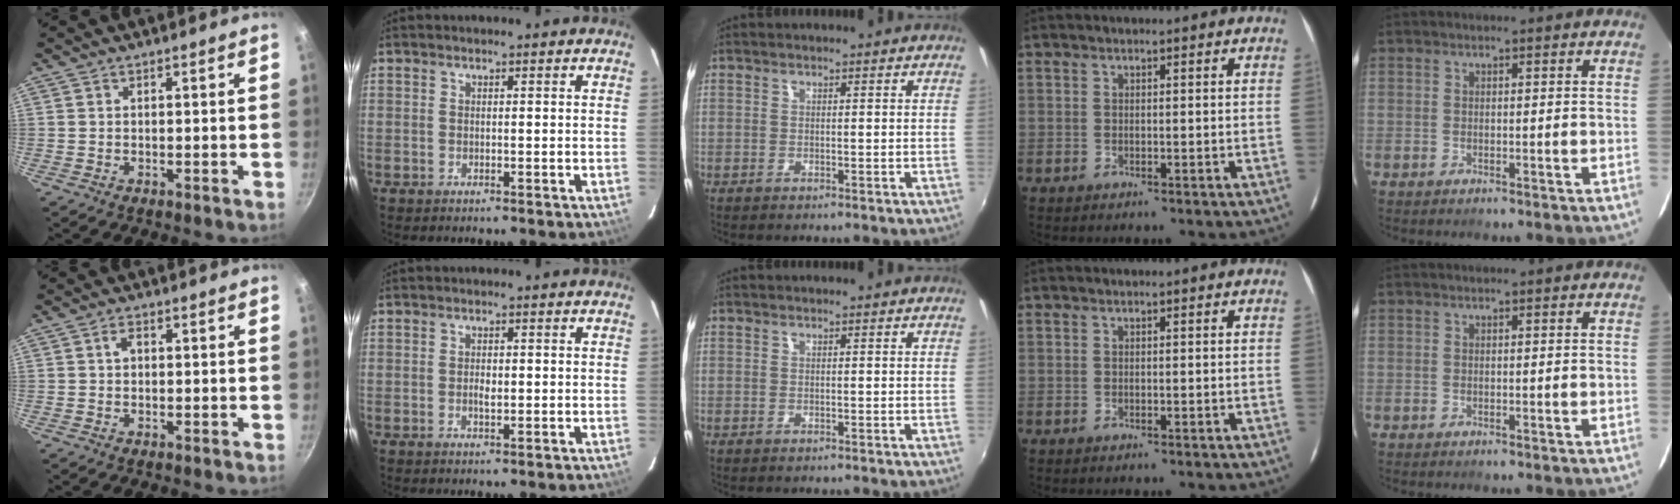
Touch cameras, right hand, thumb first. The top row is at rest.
{"thumb": {"total": 1.9, "force": [0.4, 1.3, 1.3], "torque": [-0.017, 0.004, 0.006]}, "index": {"total": 1.8, "force": [-0.3, 0.8, 1.5], "torque": [-0.027, 0.000, -0.005]}}